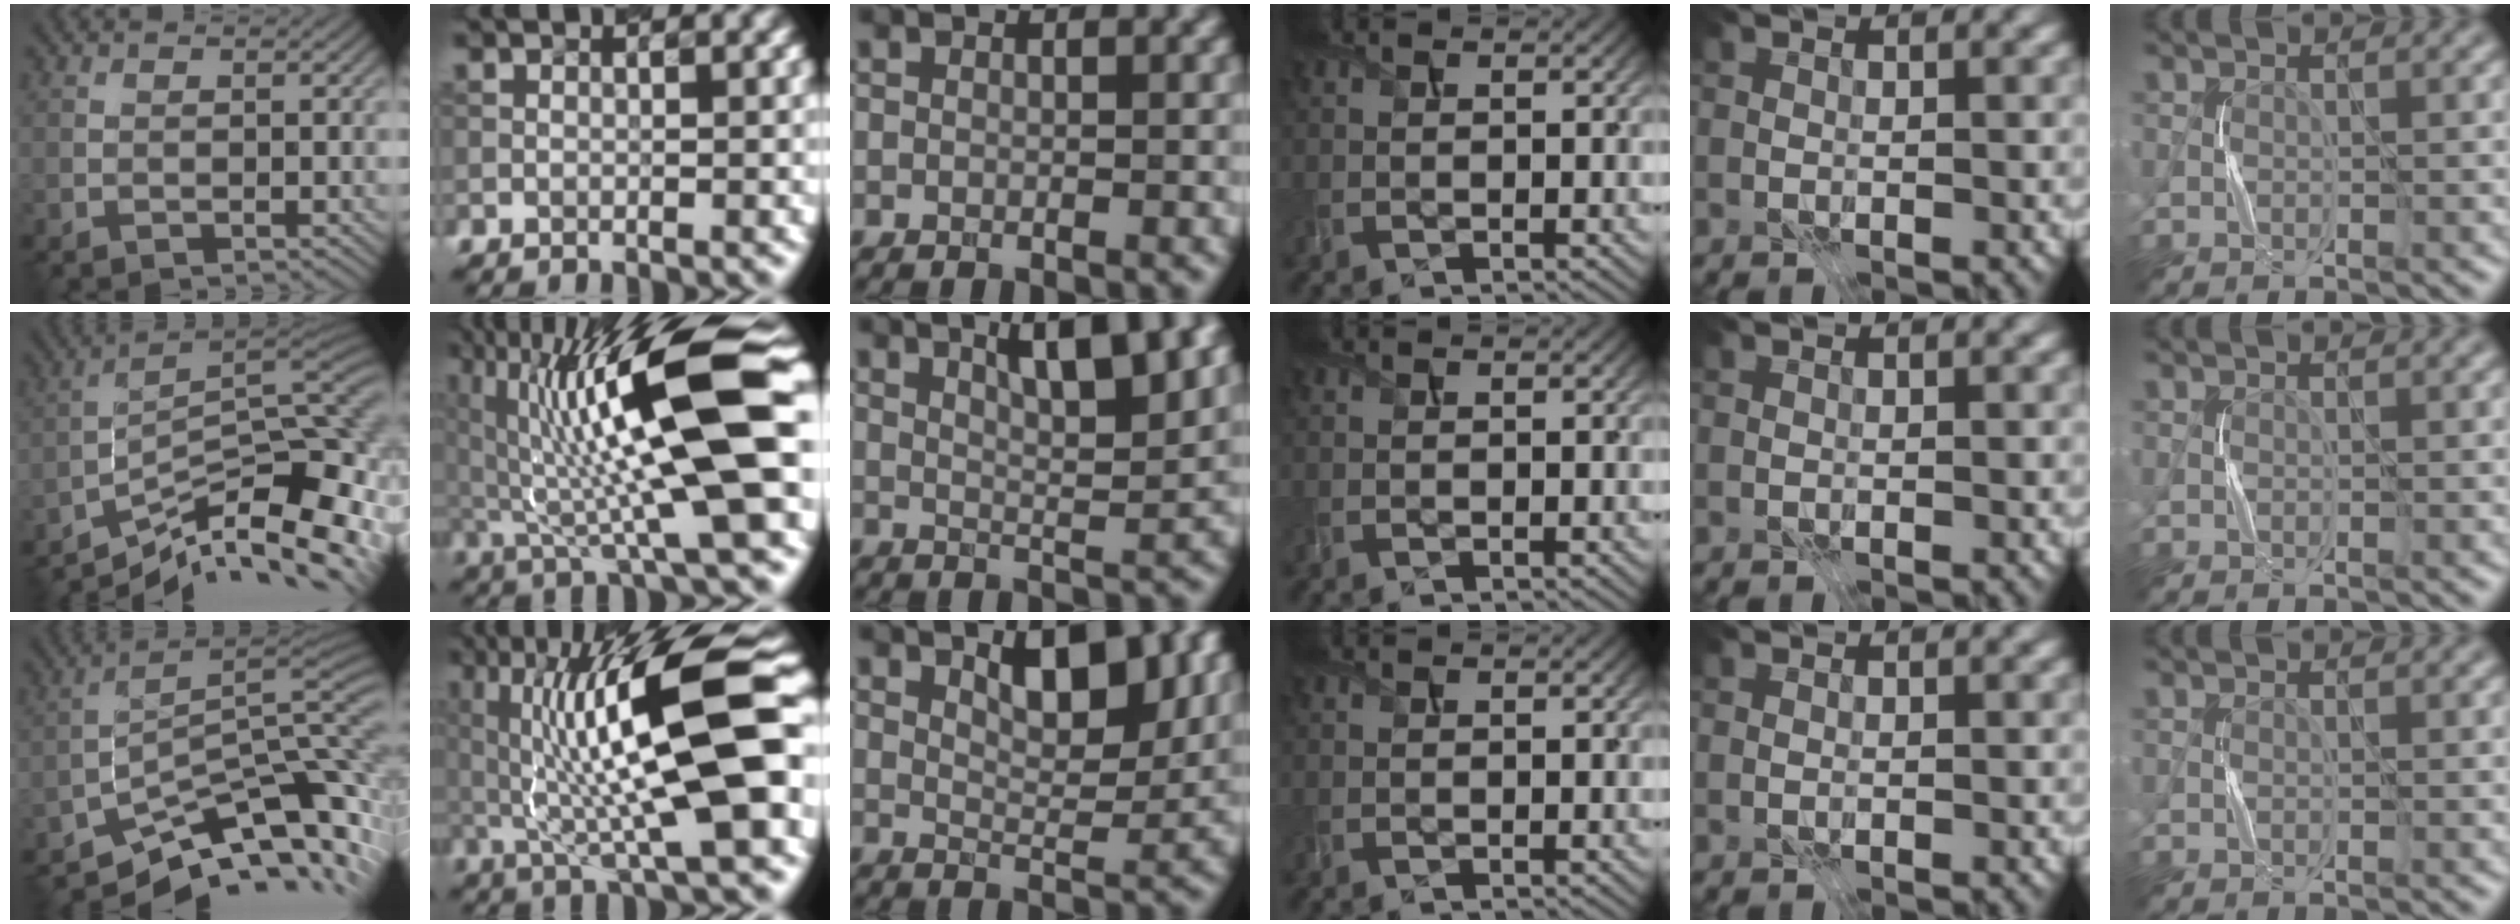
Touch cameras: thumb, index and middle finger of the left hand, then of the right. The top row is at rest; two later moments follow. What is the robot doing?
{"motion": "press", "object": "syringe"}